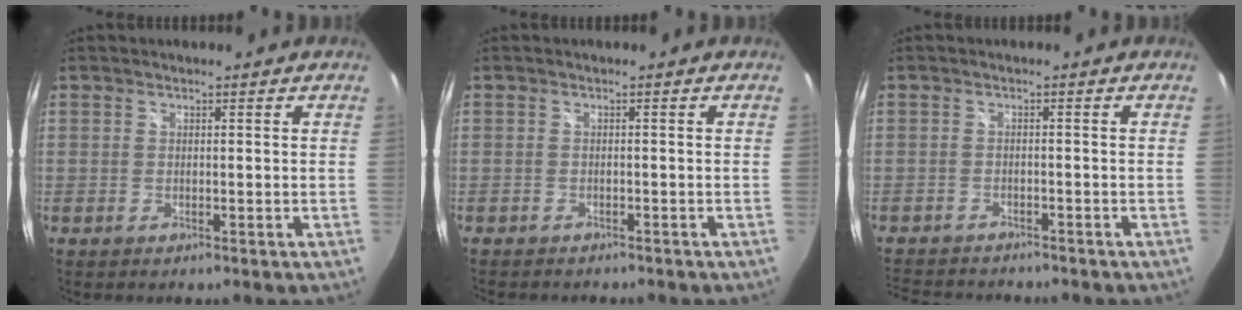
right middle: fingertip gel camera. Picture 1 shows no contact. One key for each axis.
{"total": 3.1, "fx": -2.8, "fy": 0.9, "fz": 0.9, "tx": -0.021, "ty": -0.013, "tz": -0.041}
{"total": 8.1, "fx": -7.4, "fy": 2.3, "fz": 2.3, "tx": -0.065, "ty": -0.010, "tz": -0.117}